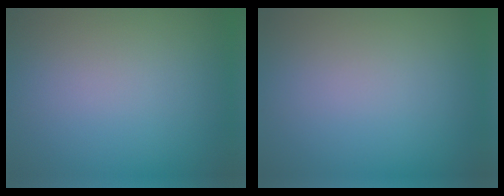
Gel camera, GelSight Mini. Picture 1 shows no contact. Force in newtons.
{"total": 0.0}